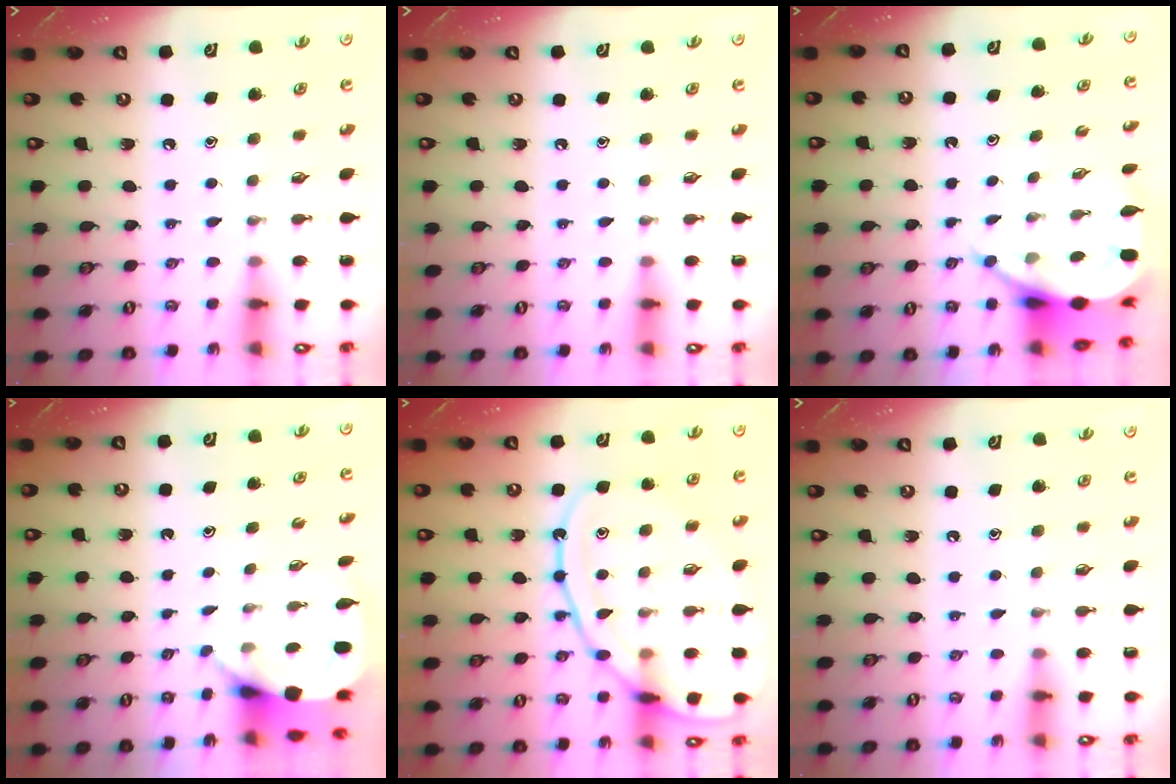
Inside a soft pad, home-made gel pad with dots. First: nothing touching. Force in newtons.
{"total": 0.0}
{"total": 7.1, "press": 7.1, "slide": 0.7}
{"total": 3.9, "press": 3.9, "slide": 0.3}
{"total": 15.5, "press": 15.4, "slide": 1.4}
{"total": 0.0}